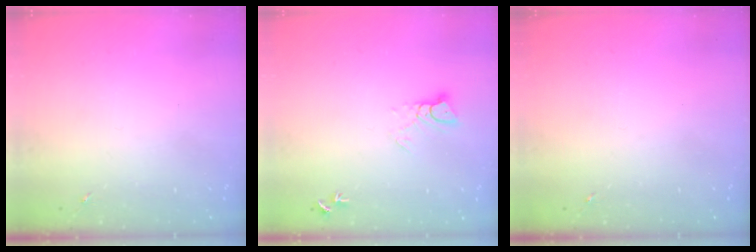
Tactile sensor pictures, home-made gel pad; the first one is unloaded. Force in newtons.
{"total": 4.6, "press": 4.5, "slide": 0.5}
{"total": 0.0}